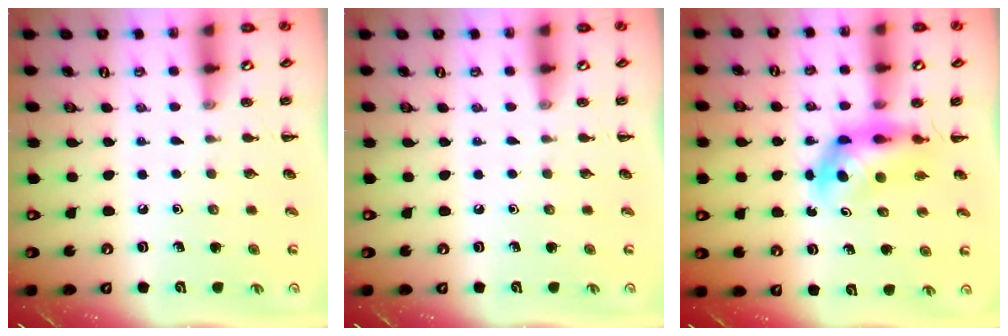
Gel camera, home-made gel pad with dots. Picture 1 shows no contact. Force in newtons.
{"total": 0.0}
{"total": 6.1, "press": 6.0, "slide": 1.2}